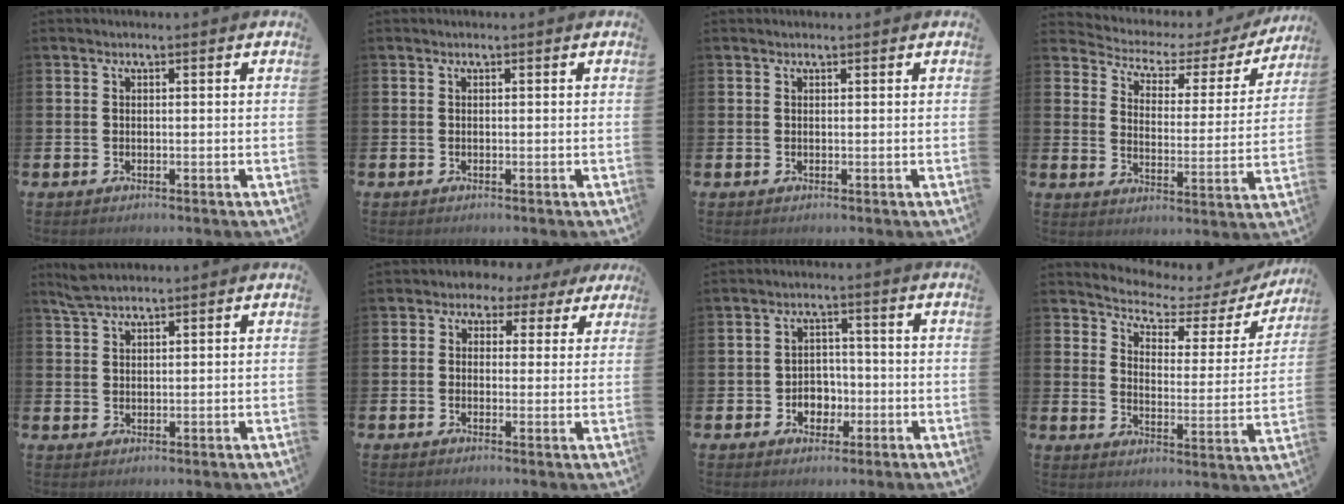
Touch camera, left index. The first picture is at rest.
{"total": 0.0}
{"total": 0.0}
{"total": 4.0, "force": [3.3, 2.1, 1.0], "torque": [-0.048, -0.024, 0.046]}
{"total": 3.3, "force": [3.0, 0.8, 1.1], "torque": [-0.027, -0.004, 0.055]}
{"total": 2.5, "force": [1.0, 2.3, 0.4], "torque": [-0.019, -0.001, 0.011]}
{"total": 3.6, "force": [-1.2, 3.2, 1.3], "torque": [-0.024, 0.001, -0.031]}
{"total": 4.0, "force": [3.5, 1.5, 1.0], "torque": [-0.049, -0.029, 0.050]}